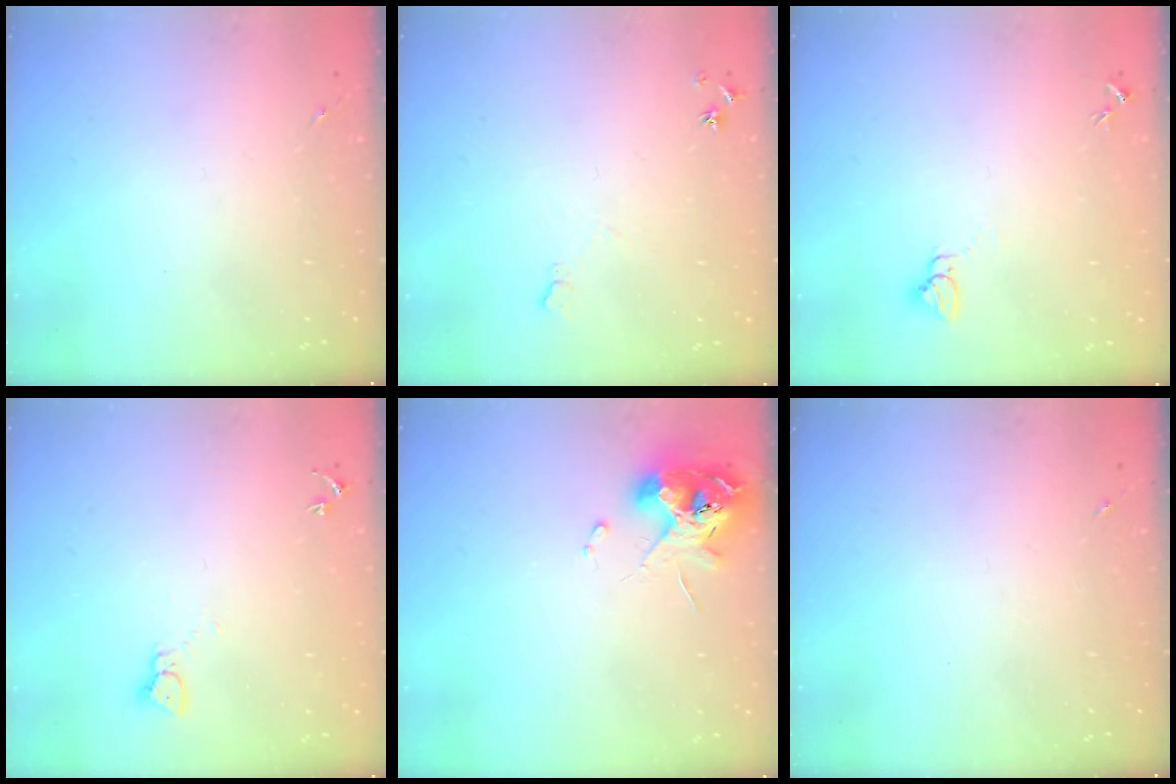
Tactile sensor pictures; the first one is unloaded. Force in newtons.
{"total": 6.5, "press": 6.4, "slide": 0.8}
{"total": 2.7, "press": 2.7, "slide": 0.1}
{"total": 2.3, "press": 2.3, "slide": 0.3}
{"total": 10.9, "press": 10.8, "slide": 1.8}
{"total": 0.0}